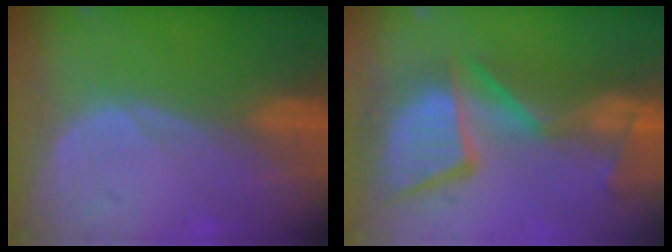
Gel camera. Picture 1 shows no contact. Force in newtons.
{"total": 13.6, "press": 11.2, "slide": 7.7}